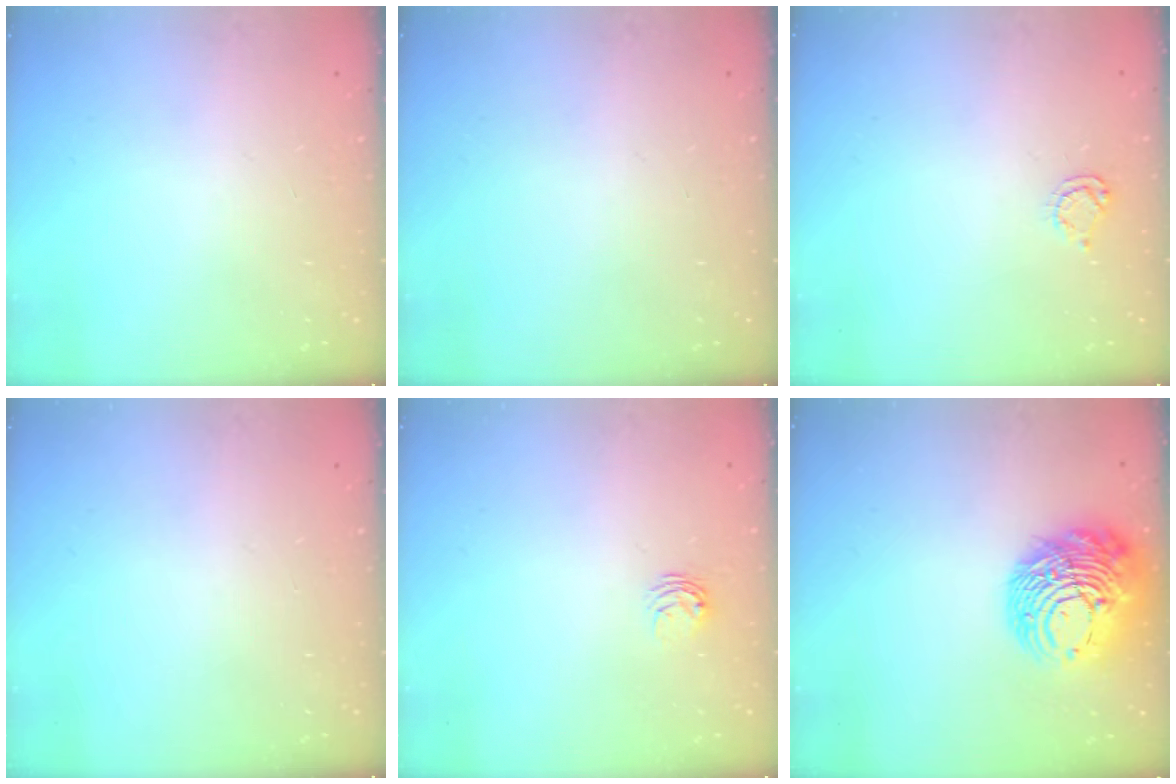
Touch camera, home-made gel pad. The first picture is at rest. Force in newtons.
{"total": 0.0}
{"total": 4.2, "press": 4.2, "slide": 0.3}
{"total": 0.0}
{"total": 3.7, "press": 3.6, "slide": 0.4}
{"total": 16.9, "press": 16.8, "slide": 1.7}